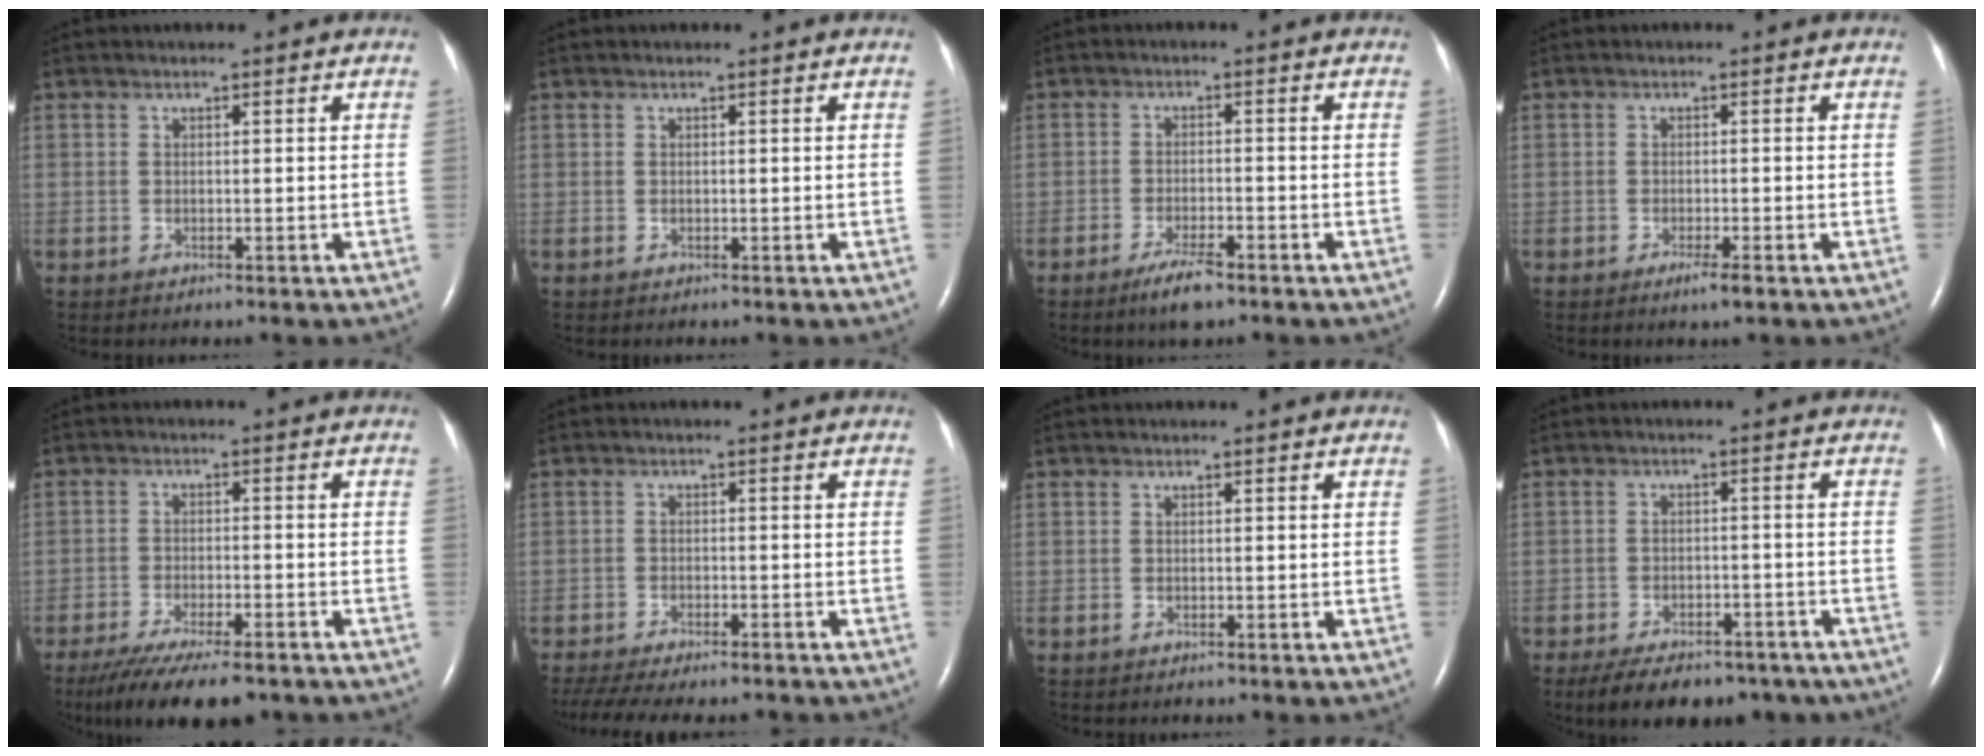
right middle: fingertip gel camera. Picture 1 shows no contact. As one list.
[{"total": 0.0}, {"total": 4.5, "force": [-3.3, 0.8, 3.0], "torque": [-0.065, -0.007, -0.057]}, {"total": 2.1, "force": [-1.2, -0.5, 1.6], "torque": [-0.030, -0.006, -0.021]}, {"total": 13.1, "force": [-10.3, 2.3, 7.7], "torque": [-0.137, -0.026, -0.162]}, {"total": 13.1, "force": [-11.3, 2.5, 6.2], "torque": [-0.126, -0.015, -0.160]}, {"total": 0.0}, {"total": 13.1, "force": [-9.9, 6.2, 5.9], "torque": [-0.095, 0.002, -0.133]}]